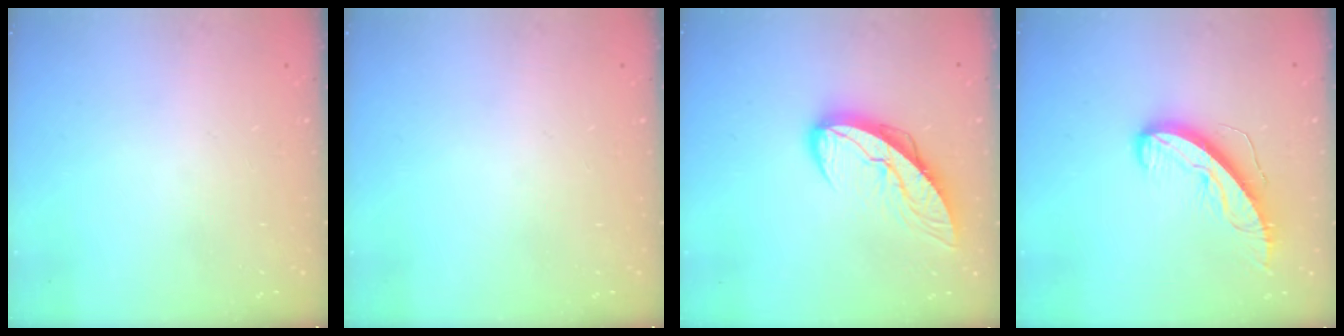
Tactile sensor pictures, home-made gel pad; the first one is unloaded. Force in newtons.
{"total": 0.0}
{"total": 9.8, "press": 9.7, "slide": 0.9}
{"total": 11.0, "press": 10.9, "slide": 1.2}